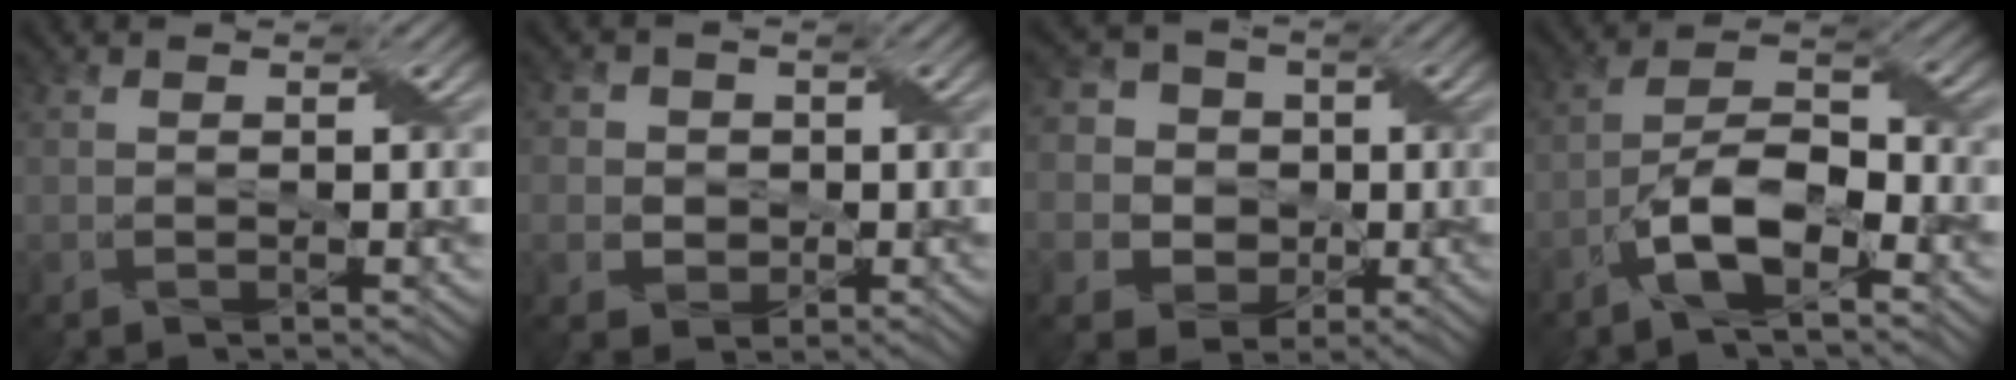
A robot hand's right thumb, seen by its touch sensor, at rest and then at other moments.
{"total": 3.5, "force": [0.1, 3.5, 0.2], "torque": [-0.005, 0.002, -0.006]}
{"total": 6.5, "force": [-0.5, 6.4, 1.4], "torque": [-0.058, 0.000, -0.025]}
{"total": 9.1, "force": [-4.9, 3.5, 6.7], "torque": [-0.123, 0.004, -0.098]}